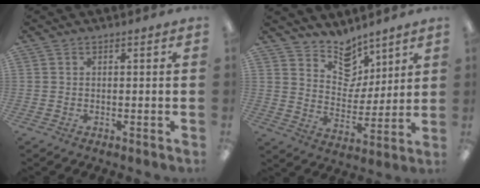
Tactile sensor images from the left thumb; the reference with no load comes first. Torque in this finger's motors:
{"motor_torque": [0.83, -0.08, -0.36, -0.46, 0.02]}